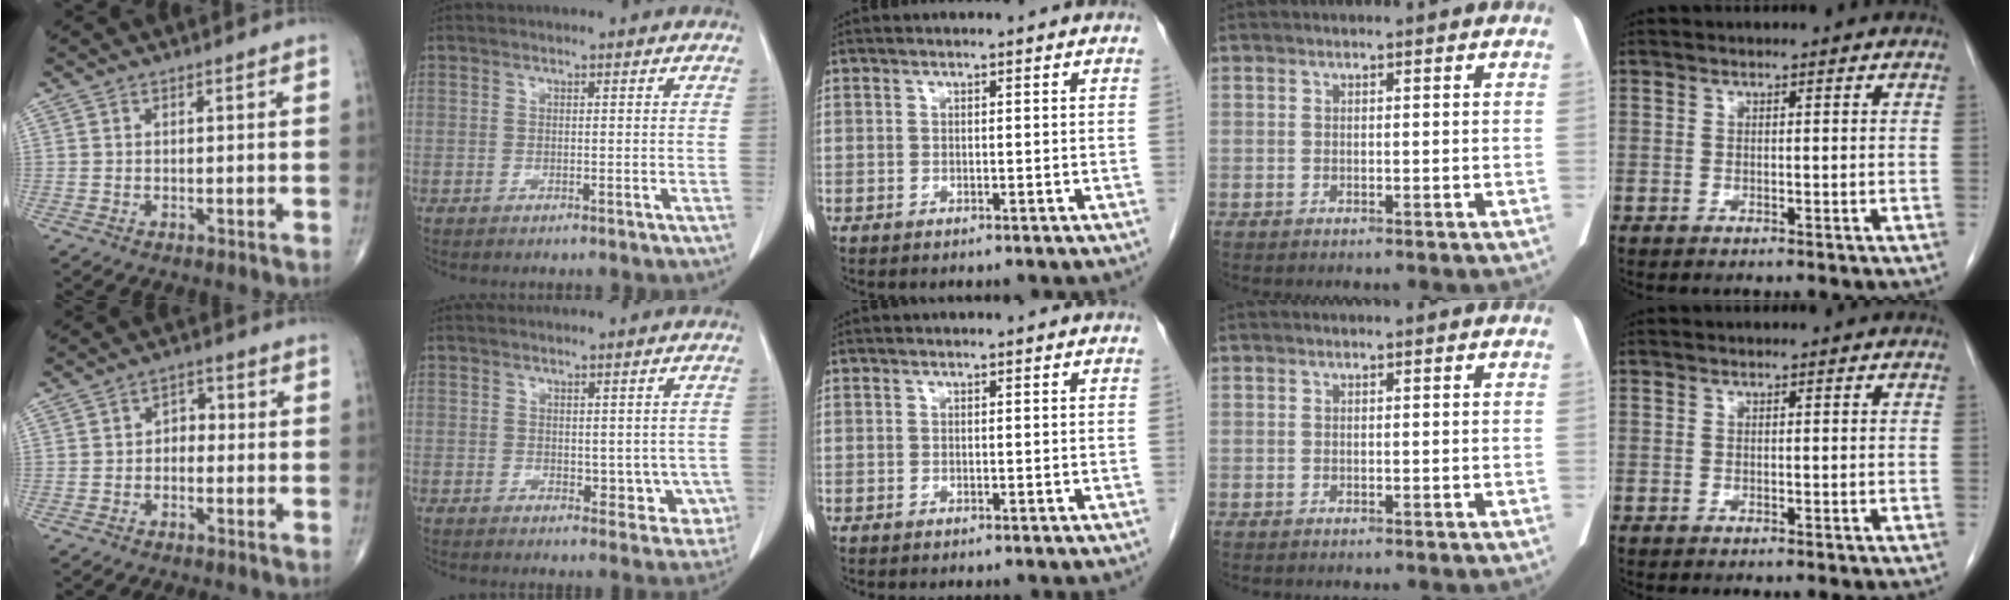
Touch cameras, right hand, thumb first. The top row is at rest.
{"thumb": {"total": 3.3, "force": [-0.5, 2.5, 2.2], "torque": [-0.007, 0.018, -0.020]}, "index": {"total": 5.4, "force": [-0.2, 3.4, 4.2], "torque": [-0.023, -0.003, 0.004]}}